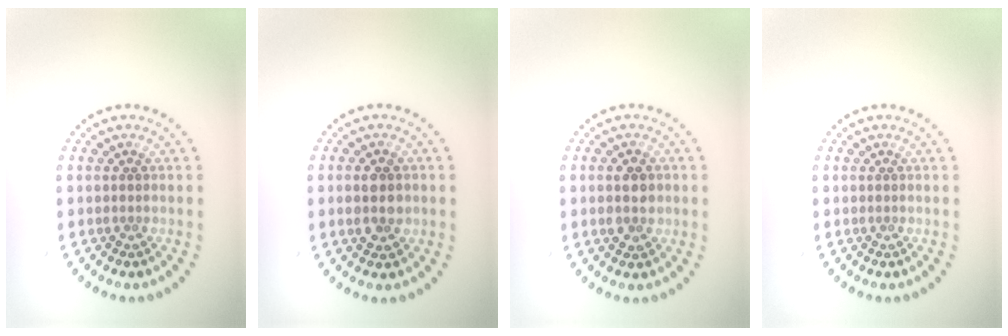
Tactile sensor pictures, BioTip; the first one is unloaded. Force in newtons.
{"total": 2.9, "press": 2.9, "slide": 0.1}
{"total": 3.0, "press": 3.0, "slide": 0.2}
{"total": 0.0}